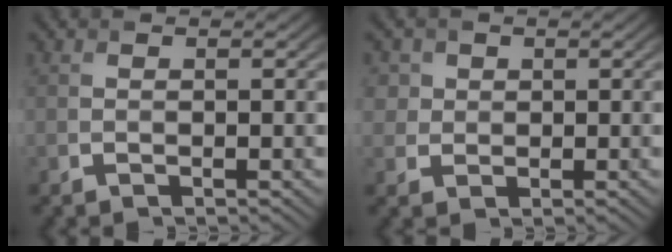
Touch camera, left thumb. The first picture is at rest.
{"total": 3.5, "force": [1.4, 3.1, 0.9], "torque": [-0.041, -0.005, 0.034]}